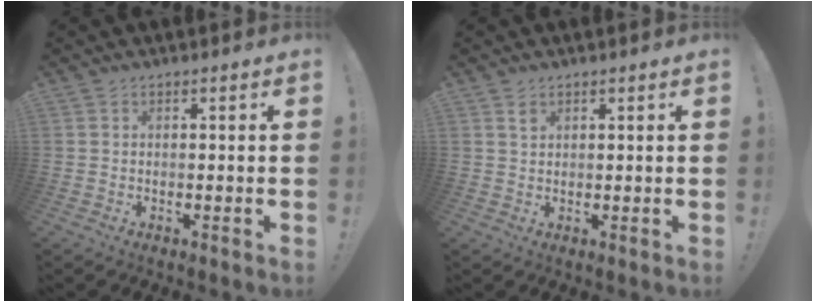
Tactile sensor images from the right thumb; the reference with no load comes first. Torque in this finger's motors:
{"motor_torque": [0.34, 0.19, 0.07, -0.21, -0.15]}